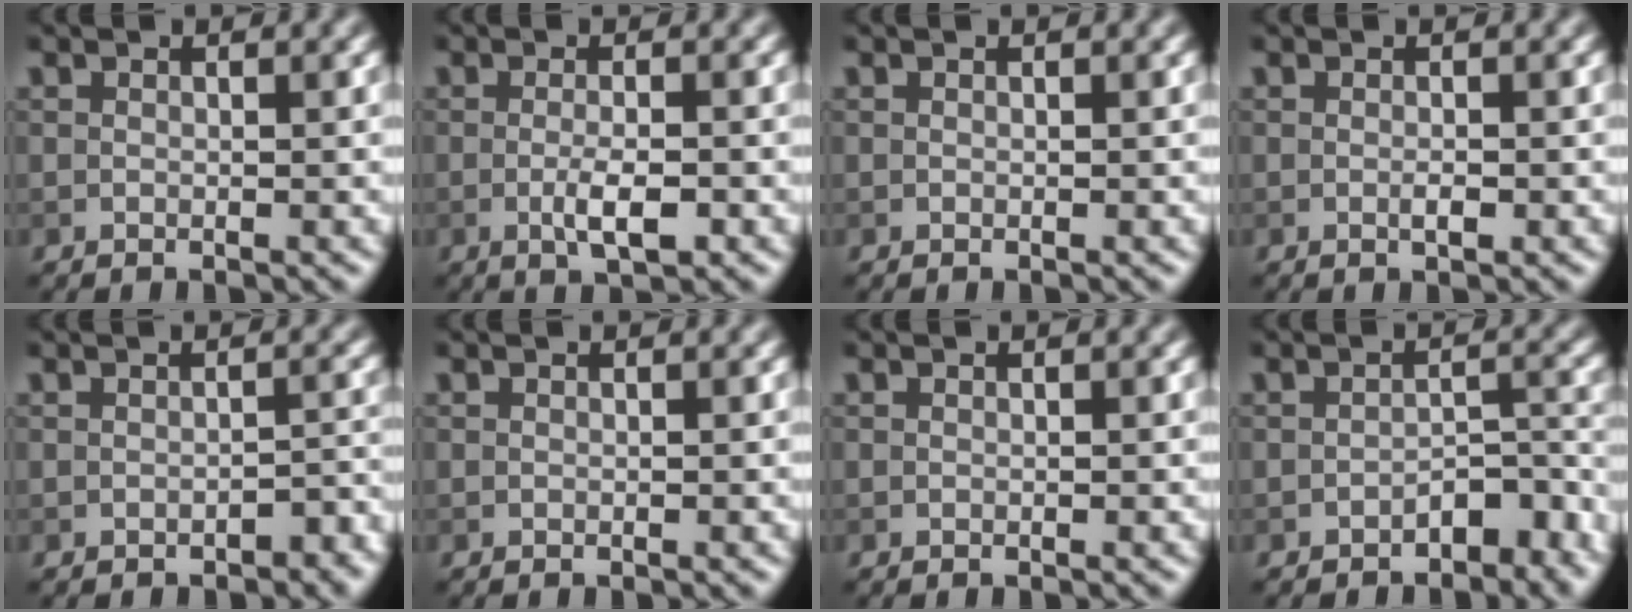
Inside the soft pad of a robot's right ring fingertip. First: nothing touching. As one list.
[{"total": 2.7, "force": [-0.7, 0.6, 2.5], "torque": [-0.047, -0.004, -0.014]}, {"total": 0.0}, {"total": 0.9, "force": [-0.2, 0.2, 0.8], "torque": [-0.016, -0.001, -0.004]}, {"total": 1.7, "force": [-1.0, 0.8, 1.2], "torque": [-0.016, 0.002, -0.013]}, {"total": 0.0}, {"total": 0.0}, {"total": 3.4, "force": [-2.3, 1.6, 1.9], "torque": [-0.021, 0.008, -0.036]}]